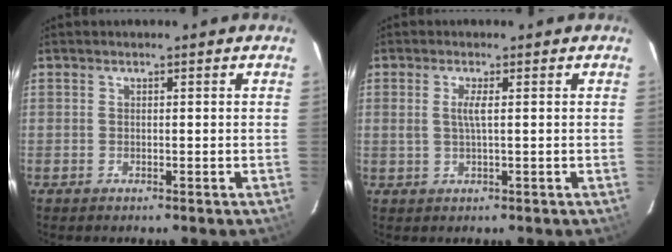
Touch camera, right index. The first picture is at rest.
{"total": 2.3, "force": [0.4, 0.0, 2.3], "torque": [-0.045, 0.000, 0.007]}